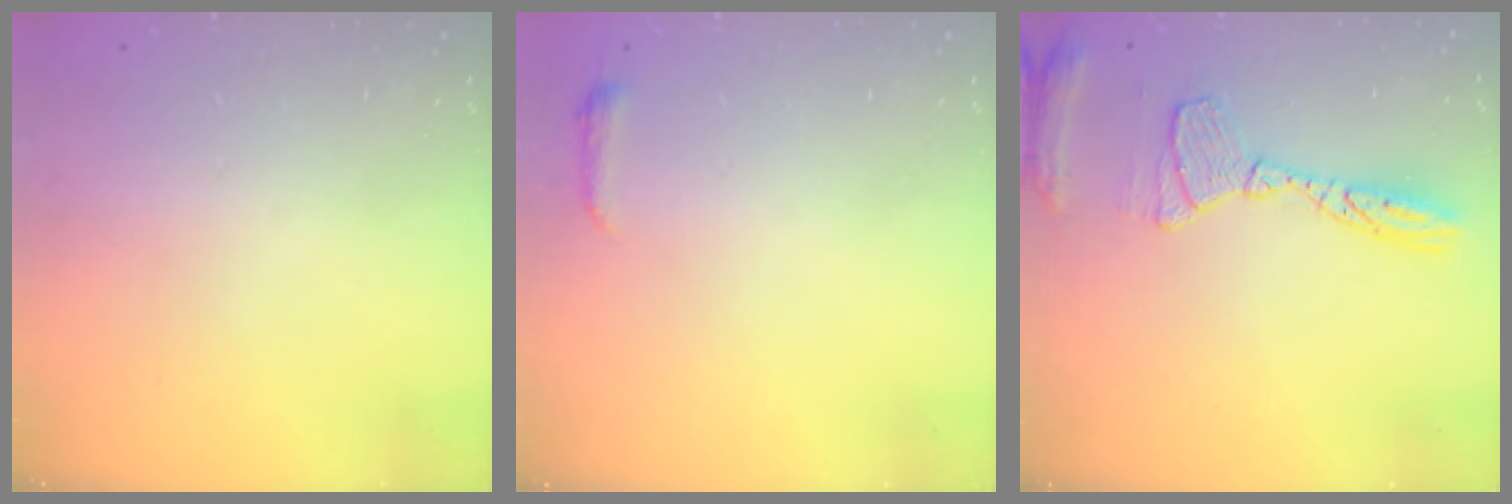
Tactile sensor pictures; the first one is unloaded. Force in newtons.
{"total": 3.0, "press": 2.9, "slide": 0.6}
{"total": 14.2, "press": 14.1, "slide": 1.2}